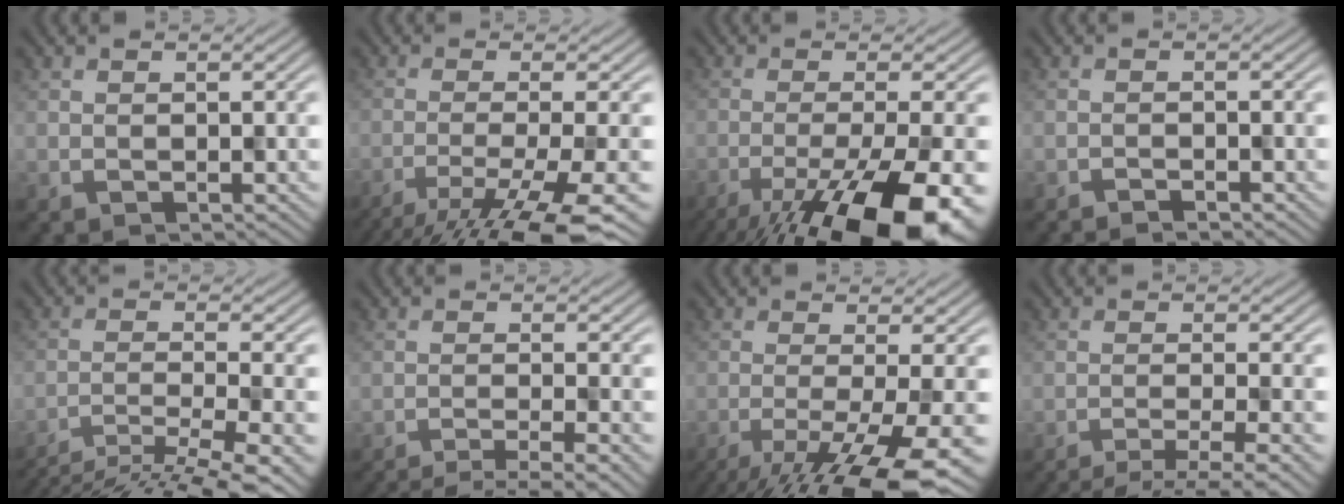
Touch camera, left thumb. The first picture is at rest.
{"total": 12.0, "force": [-8.2, 1.9, 8.6], "torque": [-0.138, 0.000, -0.120]}
{"total": 16.5, "force": [-9.9, 4.4, 12.4], "torque": [-0.186, -0.034, -0.148]}
{"total": 1.4, "force": [-1.4, 0.0, 0.2], "torque": [-0.004, 0.003, -0.024]}
{"total": 12.5, "force": [-10.6, 1.5, 6.4], "torque": [-0.101, -0.009, -0.154]}
{"total": 6.6, "force": [-5.1, 0.6, 4.1], "torque": [-0.060, 0.009, -0.077]}
{"total": 12.8, "force": [-7.8, 2.4, 10.0], "torque": [-0.158, -0.005, -0.109]}
{"total": 6.0, "force": [-4.3, 0.6, 4.1], "torque": [-0.066, 0.014, -0.069]}